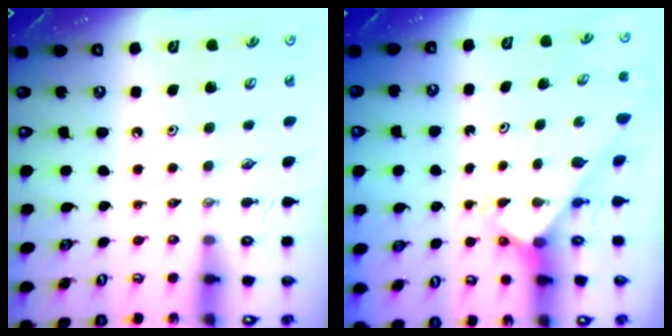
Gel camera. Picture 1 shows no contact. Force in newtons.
{"total": 2.3, "press": 2.3, "slide": 0.2}